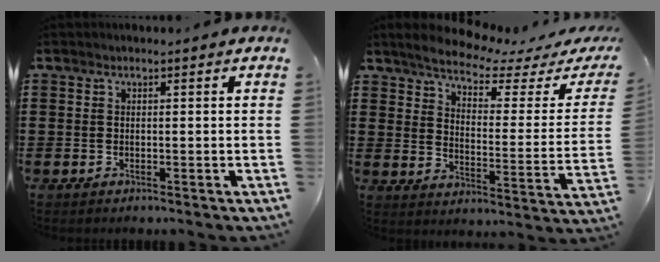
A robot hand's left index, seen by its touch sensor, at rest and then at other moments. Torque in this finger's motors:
{"motor_torque": [2.14, 0.00, 0.15, 0.01]}